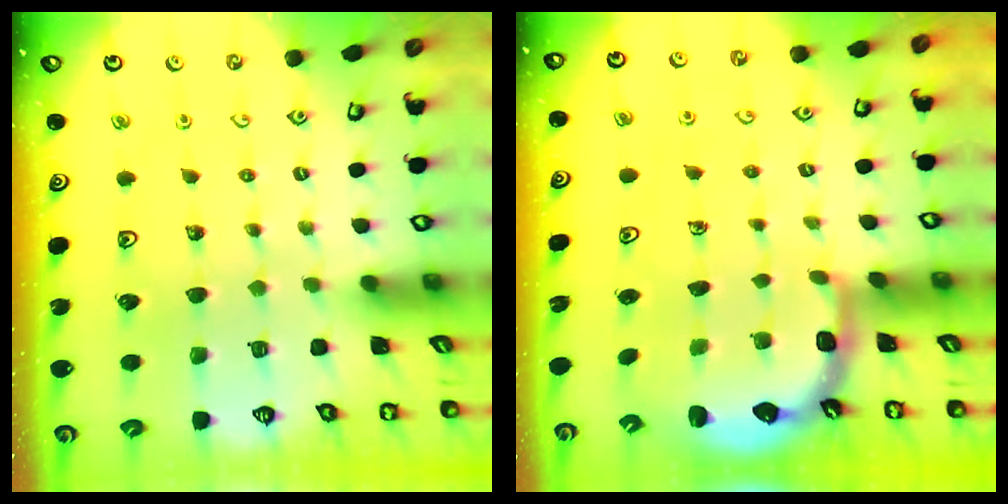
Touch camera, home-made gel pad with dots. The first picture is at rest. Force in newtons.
{"total": 2.5, "press": 2.1, "slide": 1.4}